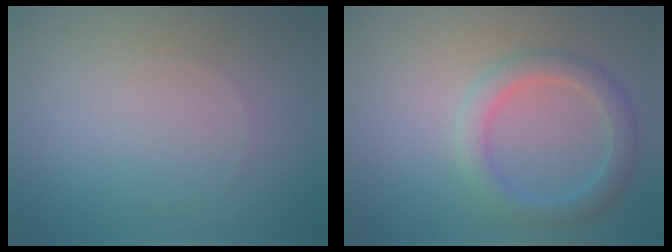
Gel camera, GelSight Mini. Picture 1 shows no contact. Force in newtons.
{"total": 3.1, "press": 3.1, "slide": 0.1}